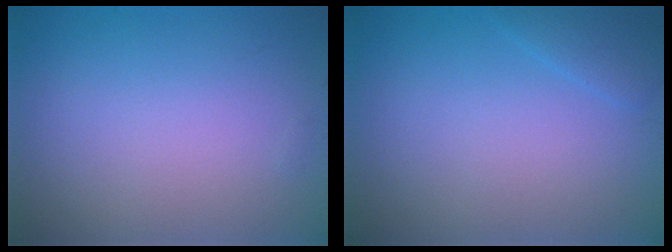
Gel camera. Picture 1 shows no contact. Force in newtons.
{"total": 1.3, "press": 1.3, "slide": 0.1}